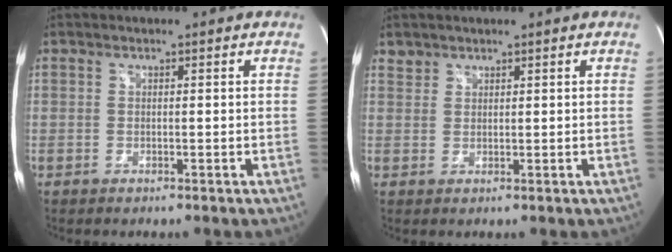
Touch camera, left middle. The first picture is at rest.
{"total": 1.5, "force": [1.2, 0.8, -0.2], "torque": [0.010, 0.006, 0.019]}